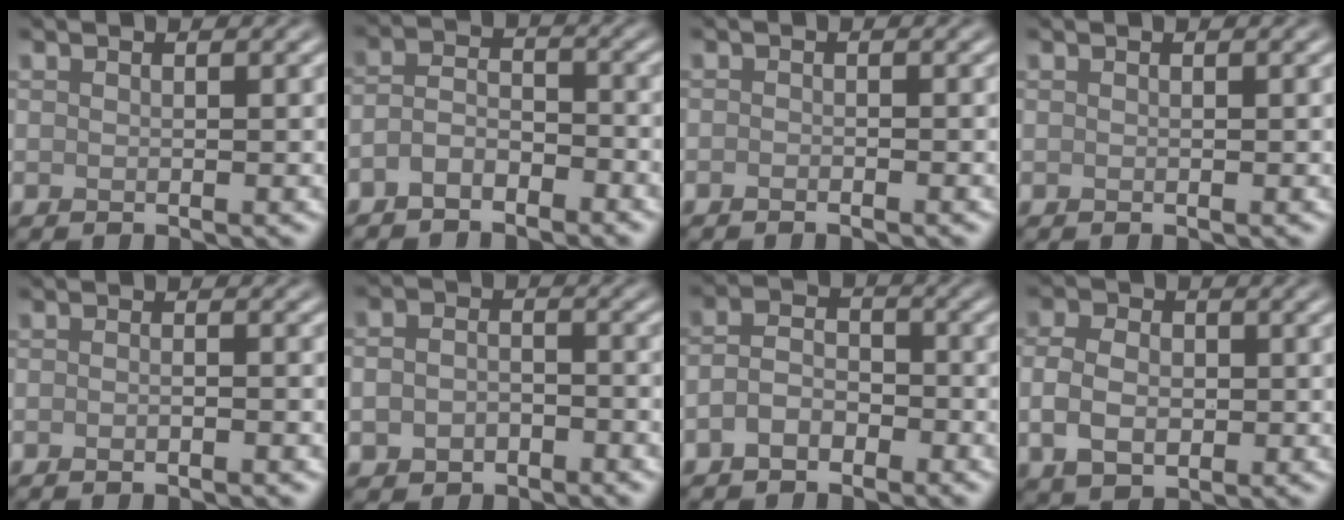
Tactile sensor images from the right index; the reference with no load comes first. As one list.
[{"total": 2.9, "force": [-2.0, 1.5, 1.5], "torque": [-0.032, 0.006, -0.049]}, {"total": 0.7, "force": [-0.6, 0.1, 0.3], "torque": [-0.004, -0.001, -0.011]}, {"total": 0.0}, {"total": 1.7, "force": [-0.9, 0.5, 1.3], "torque": [-0.009, 0.005, -0.019]}, {"total": 3.9, "force": [-1.8, 2.9, 1.9], "torque": [-0.022, -0.007, -0.034]}, {"total": 3.2, "force": [-1.7, 2.0, 1.7], "torque": [-0.032, 0.008, -0.042]}, {"total": 4.9, "force": [-0.5, 3.6, 3.3], "torque": [-0.065, -0.003, -0.009]}]